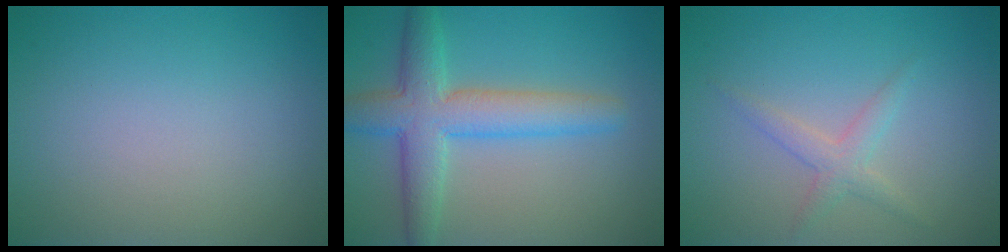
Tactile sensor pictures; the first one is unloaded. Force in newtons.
{"total": 5.9, "press": 5.9, "slide": 0.3}
{"total": 1.9, "press": 1.9, "slide": 0.1}